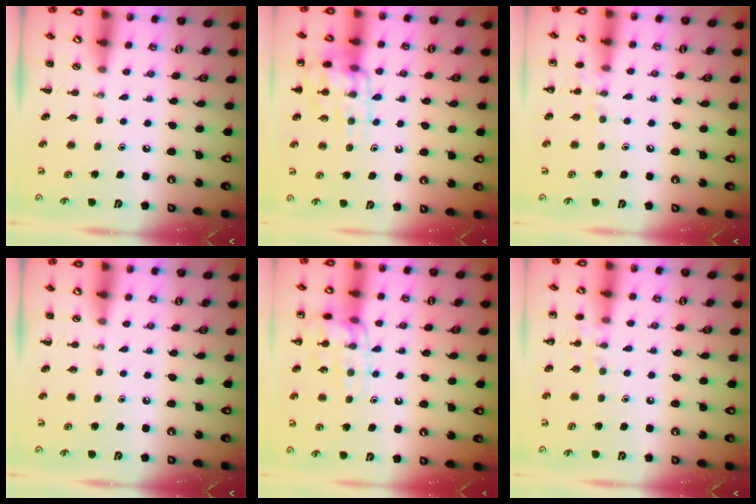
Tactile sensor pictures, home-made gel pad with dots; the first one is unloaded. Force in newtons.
{"total": 13.3, "press": 13.3, "slide": 1.3}
{"total": 7.4, "press": 7.2, "slide": 1.7}
{"total": 0.0}
{"total": 13.1, "press": 13.1, "slide": 0.4}
{"total": 7.4, "press": 7.2, "slide": 1.7}